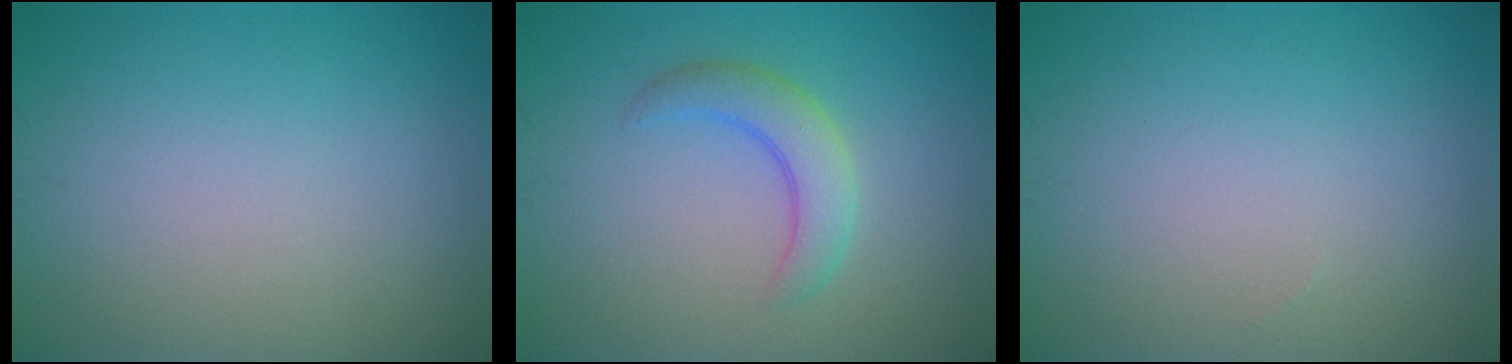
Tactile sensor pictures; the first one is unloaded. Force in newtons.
{"total": 3.2, "press": 3.2, "slide": 0.1}
{"total": 0.0}